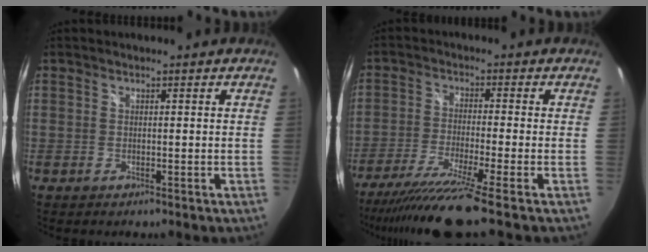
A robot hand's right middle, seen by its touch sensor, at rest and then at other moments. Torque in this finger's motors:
{"motor_torque": [1.07, -1.07, 0.38, 0.14]}